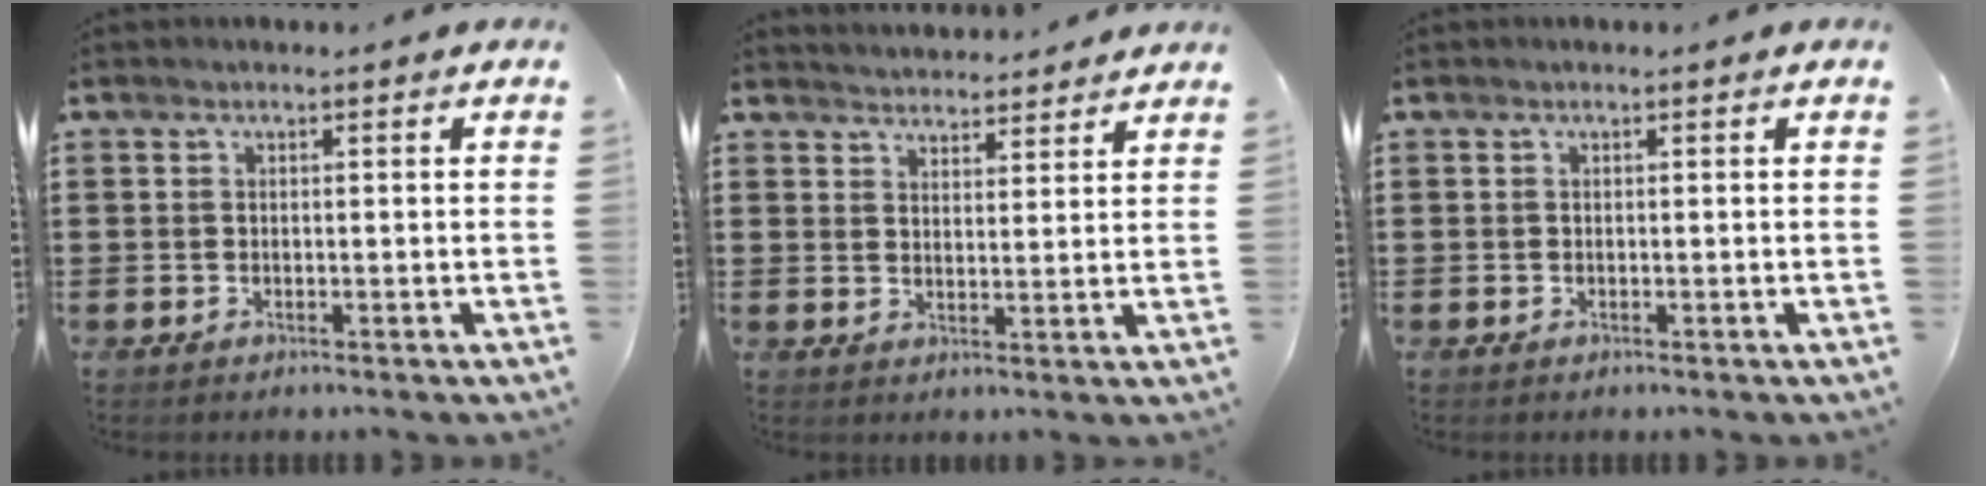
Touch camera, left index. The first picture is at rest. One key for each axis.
{"total": 3.2, "fx": 3.2, "fy": 0.2, "fz": -0.3, "tx": -0.004, "ty": -0.014, "tz": 0.059}
{"total": 0.0}